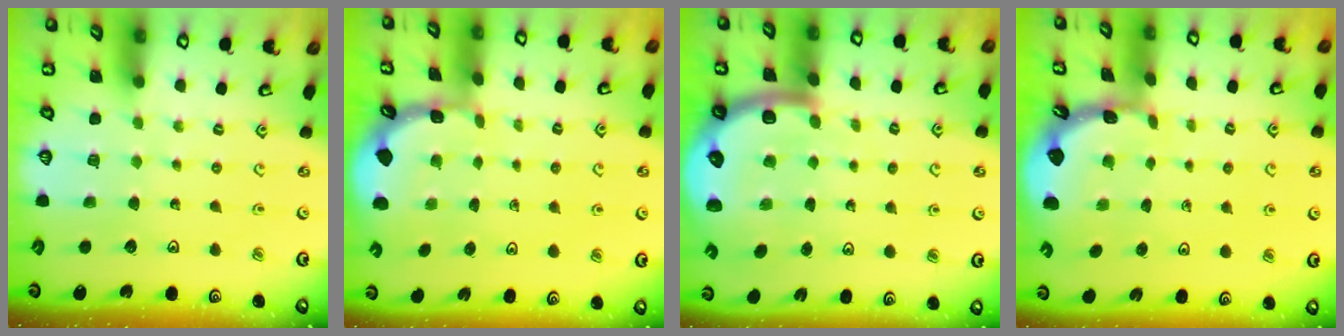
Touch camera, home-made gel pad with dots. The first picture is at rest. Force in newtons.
{"total": 1.6, "press": 1.6, "slide": 0.2}
{"total": 7.6, "press": 7.4, "slide": 1.8}
{"total": 1.7, "press": 1.7, "slide": 0.1}